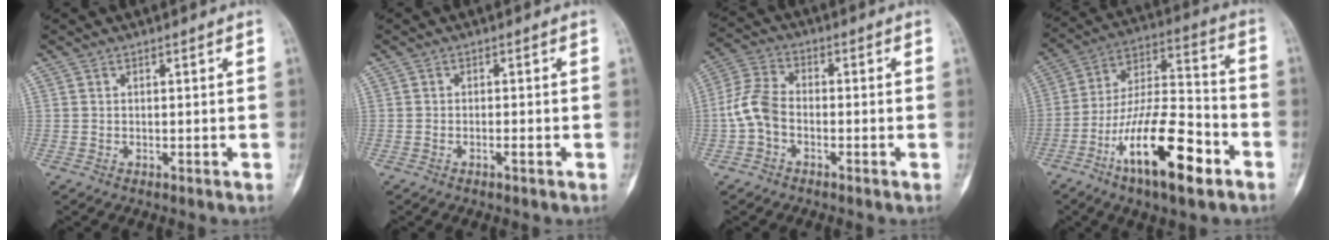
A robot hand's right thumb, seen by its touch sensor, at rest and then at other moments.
{"total": 1.1, "force": [-0.6, 0.2, 0.9], "torque": [-0.019, 0.006, -0.009]}
{"total": 7.0, "force": [-1.8, 4.6, 5.0], "torque": [-0.104, 0.024, -0.049]}
{"total": 19.9, "force": [-9.6, 6.7, 16.1], "torque": [-0.282, 0.062, -0.163]}